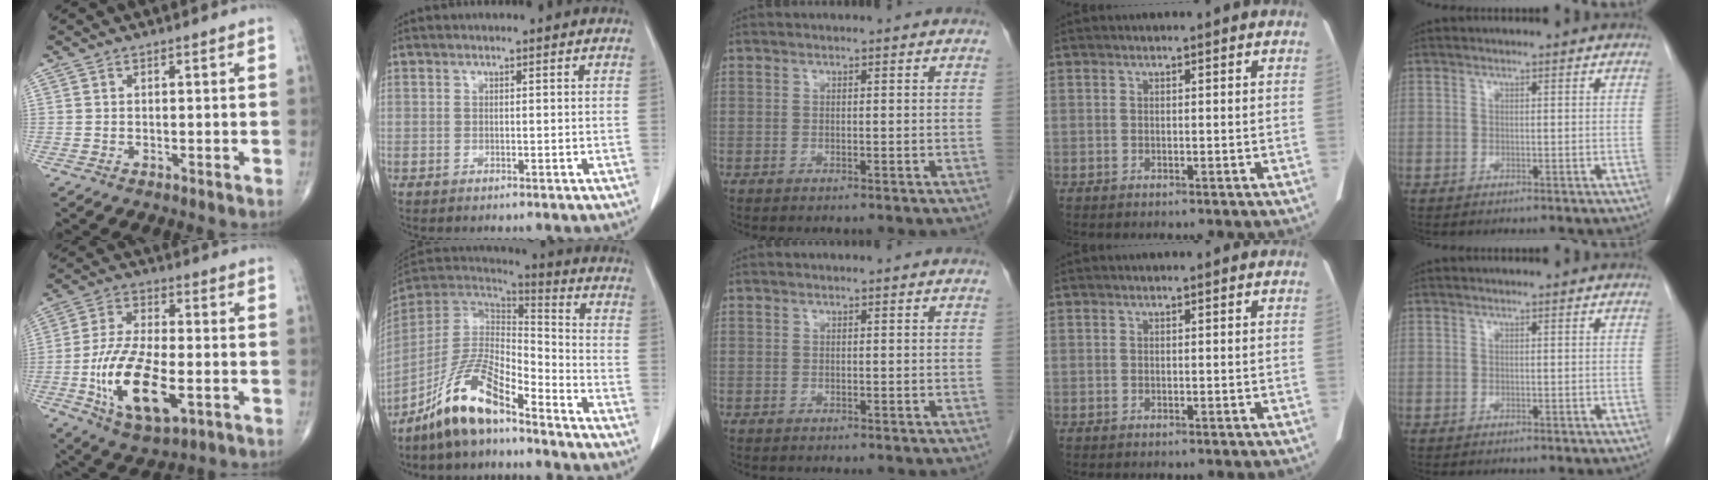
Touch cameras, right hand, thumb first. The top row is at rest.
{"thumb": {"total": 16.5, "force": [-4.4, 7.2, 14.1], "torque": [-0.269, 0.003, -0.072]}, "index": {"total": 12.4, "force": [-8.9, 3.1, 8.1], "torque": [-0.173, 0.015, -0.169]}}